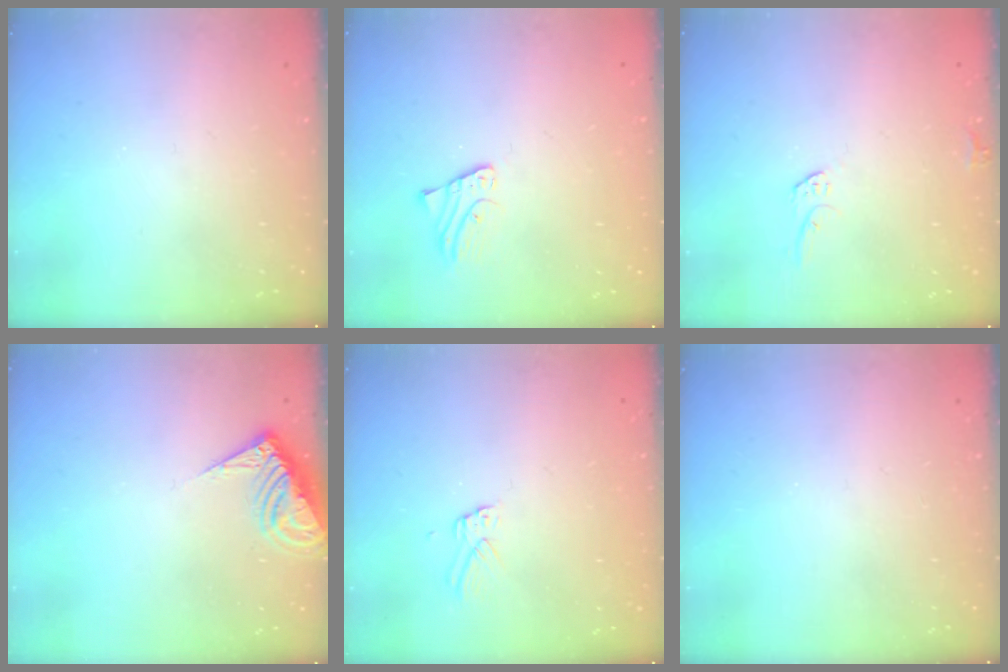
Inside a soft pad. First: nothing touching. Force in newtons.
{"total": 1.3, "press": 1.3, "slide": 0.1}
{"total": 6.0, "press": 6.0, "slide": 0.4}
{"total": 9.3, "press": 9.2, "slide": 1.1}
{"total": 2.9, "press": 2.9, "slide": 0.2}
{"total": 0.0}